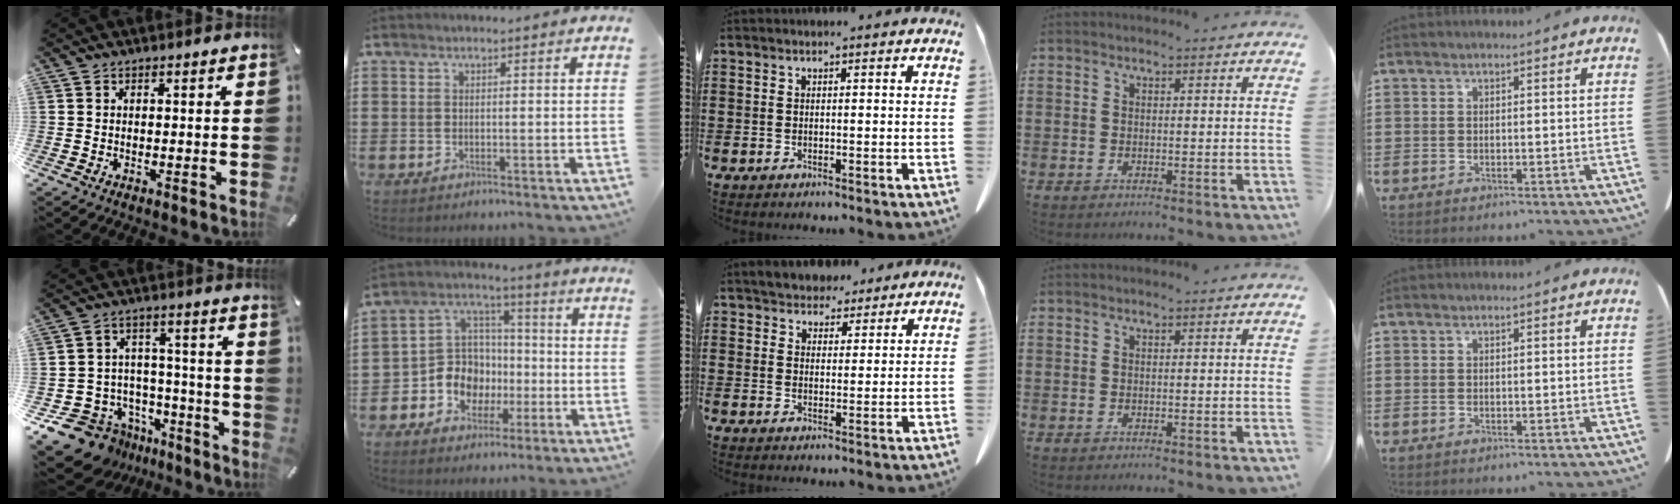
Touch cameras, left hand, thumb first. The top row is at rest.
{"thumb": {"total": 13.1, "force": [-9.2, 8.7, 3.4], "torque": [-0.067, 0.049, -0.154]}, "index": {"total": 9.7, "force": [-2.8, 8.8, 3.0], "torque": [-0.099, 0.017, -0.049]}, "middle": {"total": 4.0, "force": [3.7, 1.5, -0.2], "torque": [-0.004, -0.011, 0.068]}}